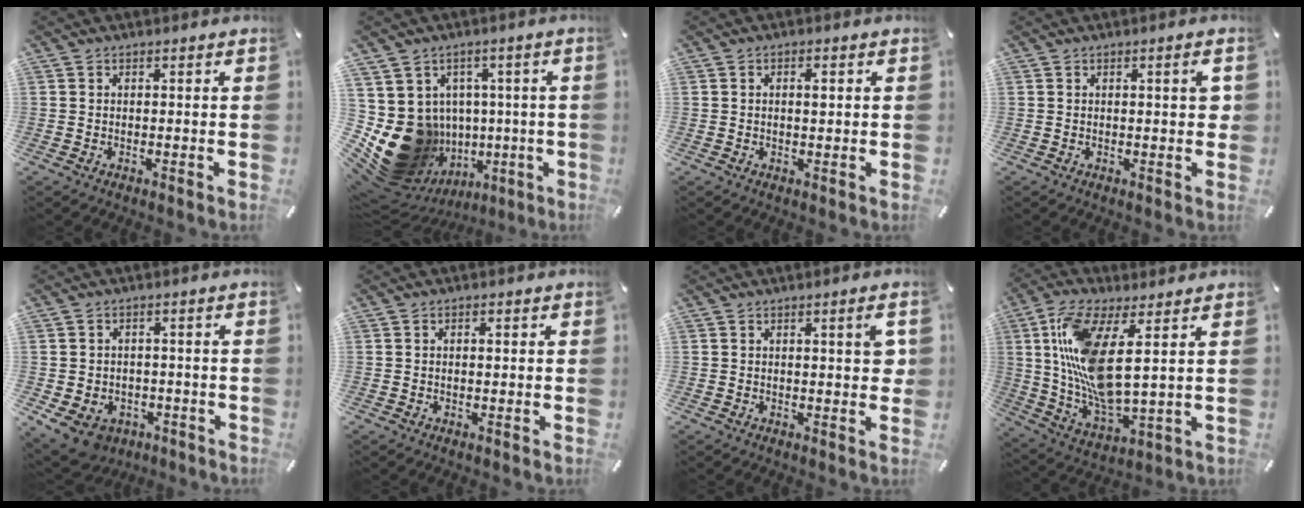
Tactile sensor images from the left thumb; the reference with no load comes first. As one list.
[{"total": 18.1, "force": [-2.3, 15.7, 8.6], "torque": [-0.153, -0.013, 0.005]}, {"total": 2.0, "force": [0.4, 0.9, 1.7], "torque": [-0.027, 0.002, 0.003]}, {"total": 3.0, "force": [0.6, 0.9, 2.9], "torque": [-0.037, -0.002, 0.004]}, {"total": 7.1, "force": [-3.7, 5.3, 3.0], "torque": [-0.072, 0.025, -0.069]}, {"total": 1.3, "force": [0.1, 0.6, 1.1], "torque": [-0.022, 0.004, 0.000]}, {"total": 4.1, "force": [1.0, 1.2, 3.8], "torque": [-0.055, -0.002, 0.012]}, {"total": 15.8, "force": [4.6, 5.4, 14.1], "torque": [-0.318, -0.030, 0.076]}]